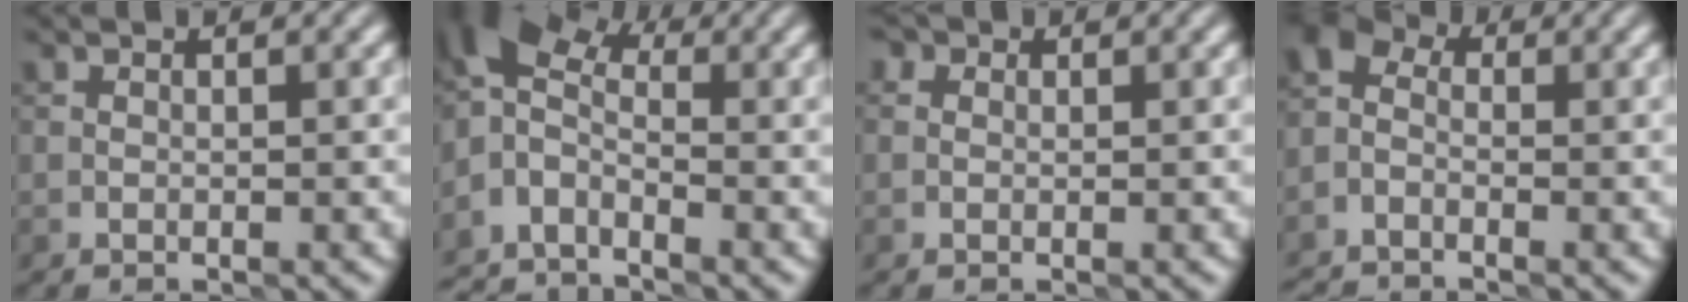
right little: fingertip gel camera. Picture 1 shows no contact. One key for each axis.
{"total": 5.5, "fx": -2.0, "fy": 3.5, "fz": 3.7, "tx": -0.075, "ty": 0.007, "tz": -0.056}
{"total": 2.1, "fx": 1.1, "fy": 1.4, "fz": 1.1, "tx": -0.010, "ty": 0.011, "tz": -0.015}
{"total": 2.9, "fx": -2.0, "fy": 1.8, "fz": 1.2, "tx": -0.034, "ty": -0.001, "tz": -0.055}